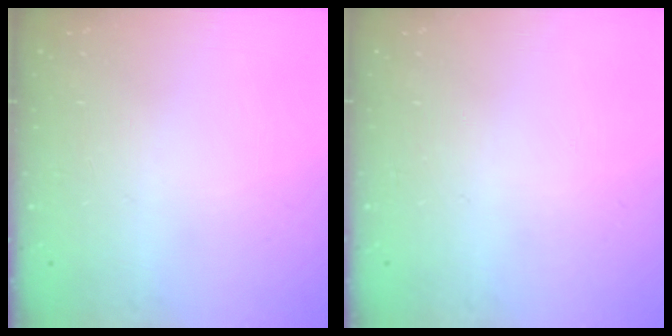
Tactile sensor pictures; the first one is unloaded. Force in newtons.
{"total": 0.0}